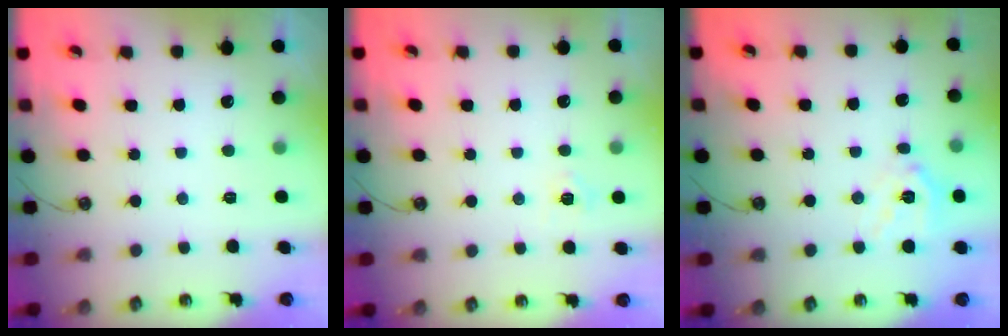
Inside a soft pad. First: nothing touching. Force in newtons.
{"total": 4.2, "press": 4.2, "slide": 0.6}
{"total": 13.3, "press": 13.1, "slide": 2.0}